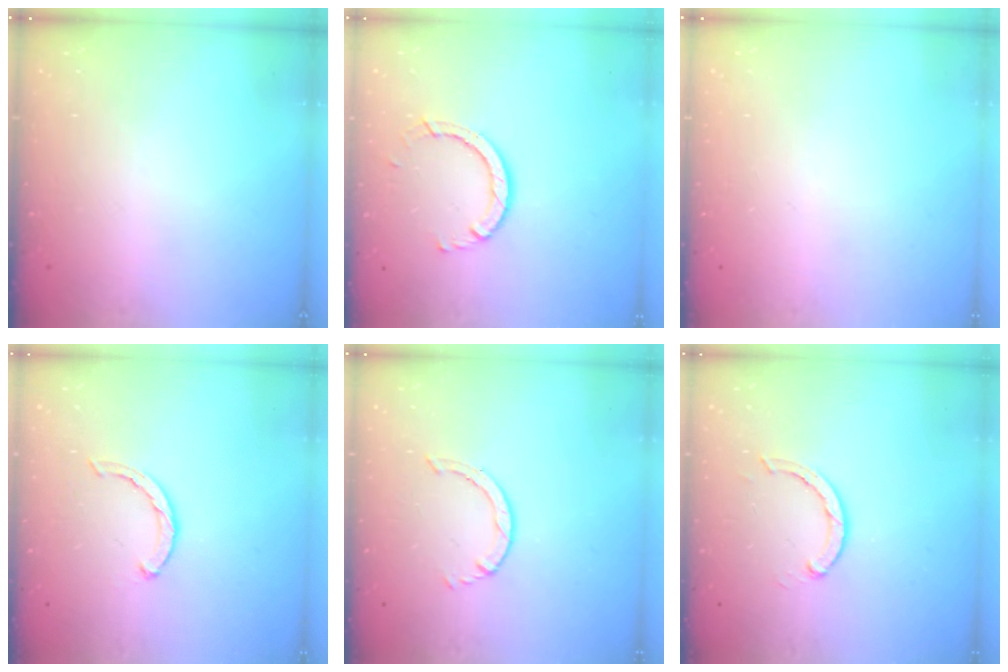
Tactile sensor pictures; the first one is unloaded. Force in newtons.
{"total": 5.1, "press": 5.1, "slide": 0.3}
{"total": 0.0}
{"total": 2.7, "press": 2.7, "slide": 0.4}
{"total": 0.6, "press": 0.6, "slide": 0.1}
{"total": 2.9, "press": 2.8, "slide": 0.5}